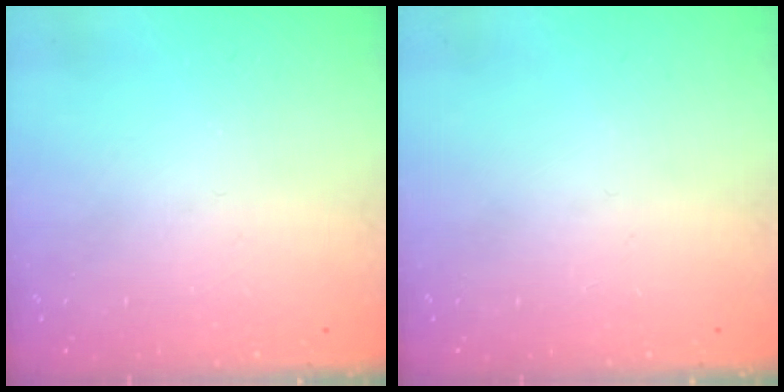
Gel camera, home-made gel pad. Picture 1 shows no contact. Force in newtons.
{"total": 0.0}